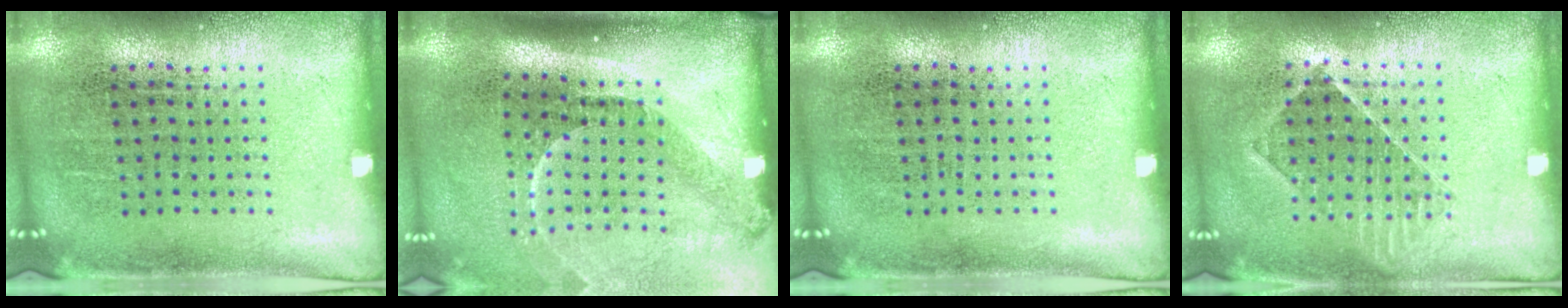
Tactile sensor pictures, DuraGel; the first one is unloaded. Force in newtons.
{"total": 2.2, "press": 1.5, "slide": 1.6}
{"total": 0.0}
{"total": 1.2, "press": 1.1, "slide": 0.5}